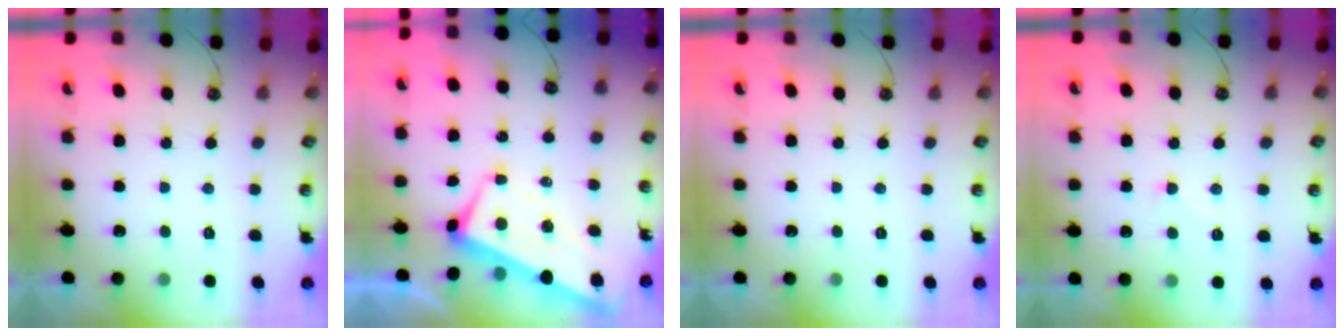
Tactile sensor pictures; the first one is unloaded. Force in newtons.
{"total": 1.0, "press": 0.3, "slide": 1.0}
{"total": 0.0}
{"total": 2.6, "press": 2.5, "slide": 0.6}